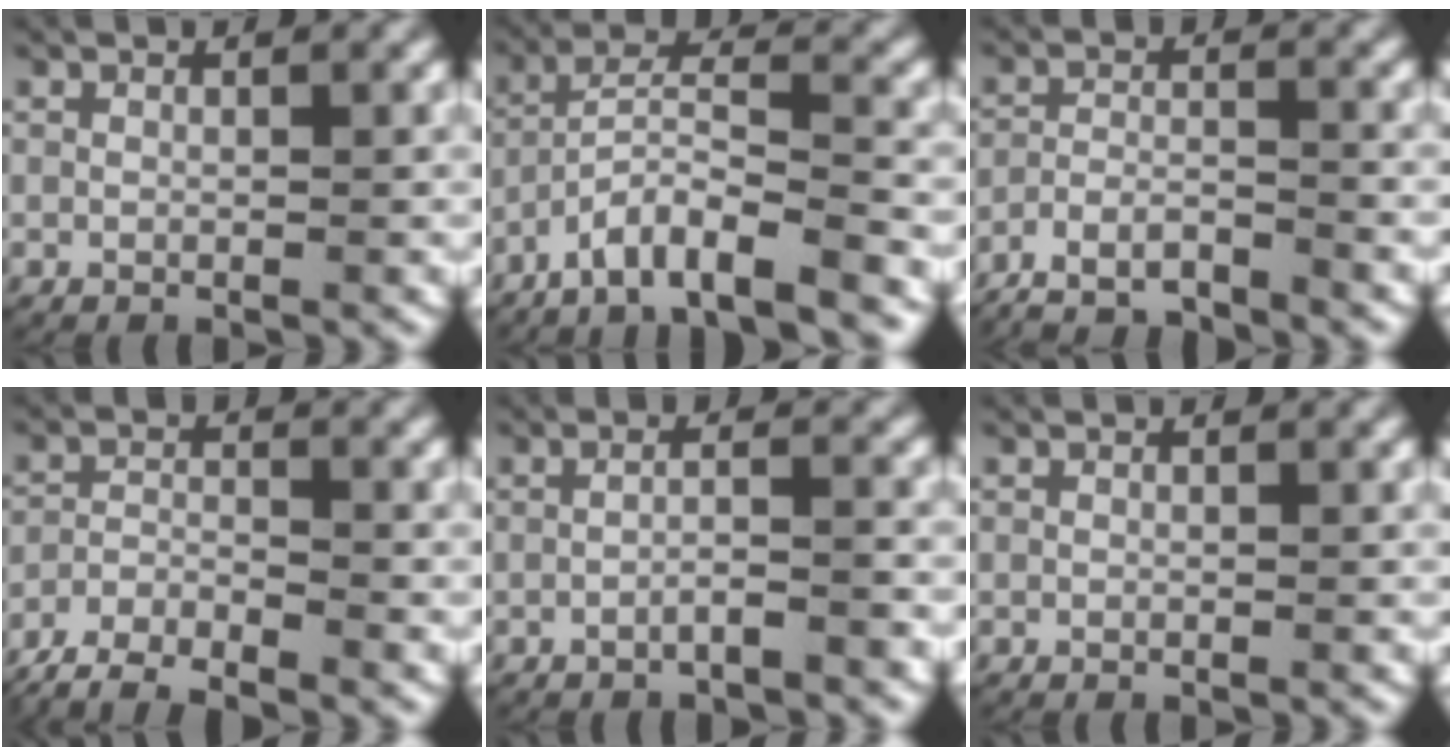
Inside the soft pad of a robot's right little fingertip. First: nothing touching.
{"total": 9.1, "force": [-6.2, 4.0, 5.4], "torque": [-0.095, -0.005, -0.101]}
{"total": 7.8, "force": [-7.2, 2.6, 1.9], "torque": [-0.034, -0.019, -0.117]}
{"total": 7.0, "force": [-6.0, 2.8, 2.3], "torque": [-0.037, -0.019, -0.095]}
{"total": 2.2, "force": [-1.5, 0.2, 1.6], "torque": [-0.025, -0.002, -0.028]}
{"total": 0.0}